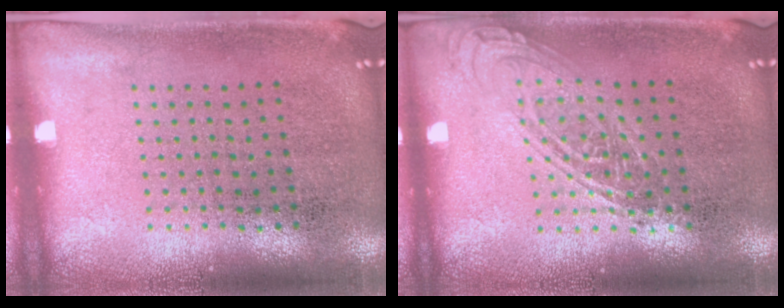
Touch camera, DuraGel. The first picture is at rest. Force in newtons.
{"total": 1.2, "press": 1.2, "slide": 0.1}